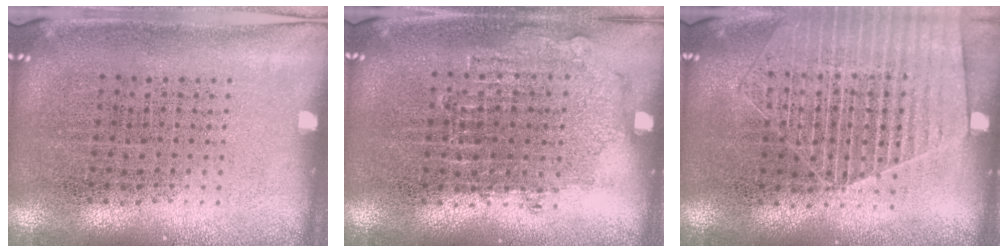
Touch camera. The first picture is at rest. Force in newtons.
{"total": 0.9, "press": 0.8, "slide": 0.4}
{"total": 1.8, "press": 1.6, "slide": 0.7}